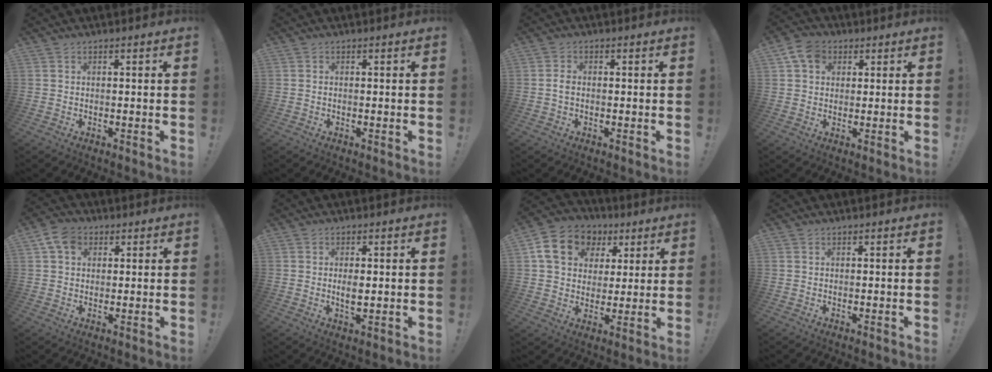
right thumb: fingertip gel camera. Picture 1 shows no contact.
{"total": 0.0}
{"total": 1.7, "force": [-0.3, 1.0, 1.3], "torque": [-0.023, 0.007, -0.006]}
{"total": 7.5, "force": [3.0, 5.9, 3.6], "torque": [-0.055, 0.001, 0.059]}
{"total": 6.9, "force": [2.6, 5.2, 3.7], "torque": [-0.061, 0.004, 0.053]}
{"total": 3.2, "force": [0.1, 1.4, 2.9], "torque": [-0.046, -0.006, -0.003]}
{"total": 14.3, "force": [5.6, 11.5, 6.4], "torque": [-0.089, -0.011, 0.112]}
{"total": 0.0}